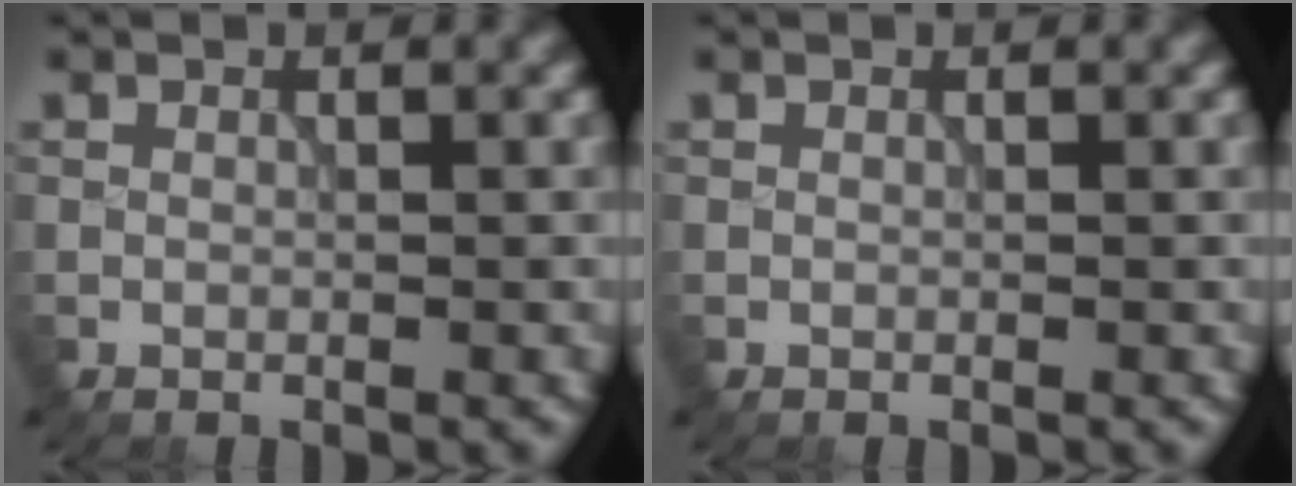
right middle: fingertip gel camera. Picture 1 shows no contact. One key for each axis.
{"total": 0.0}